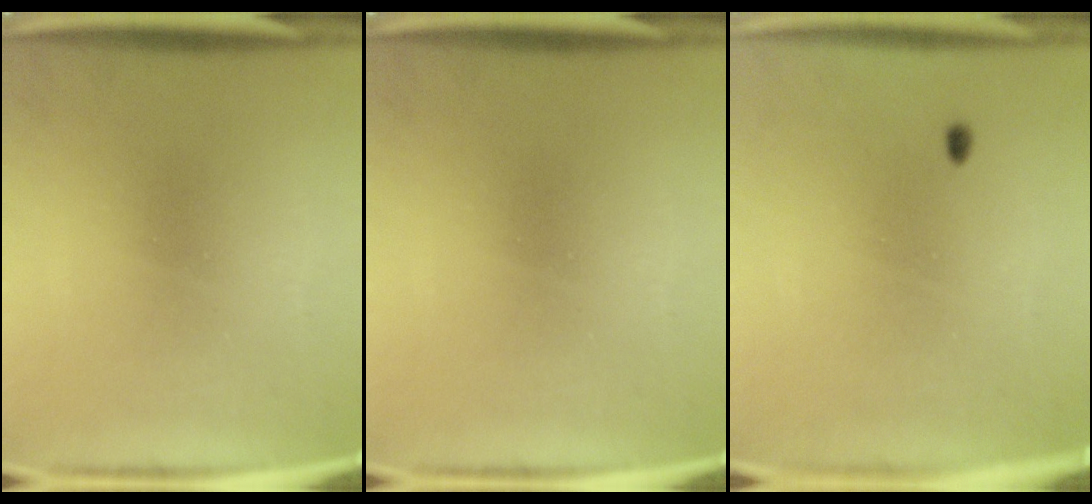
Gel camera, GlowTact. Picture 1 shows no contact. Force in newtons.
{"total": 0.0}
{"total": 0.7}